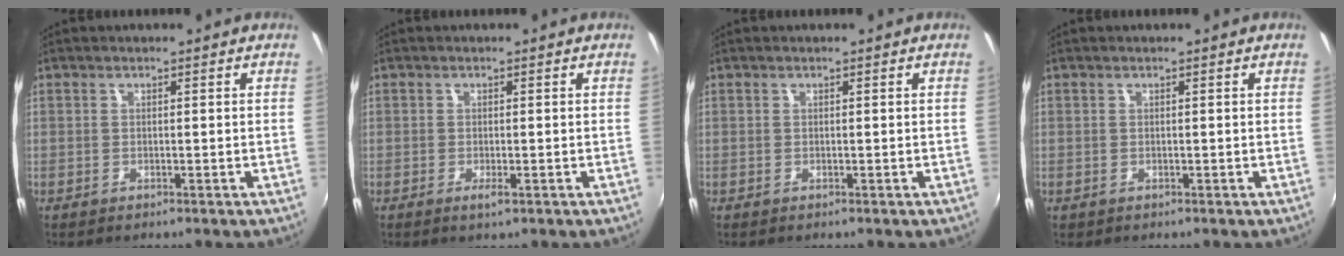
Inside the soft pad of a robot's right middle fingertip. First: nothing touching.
{"total": 1.6, "force": [-0.8, 0.3, 1.3], "torque": [-0.025, -0.006, -0.013]}
{"total": 0.0}
{"total": 0.0}